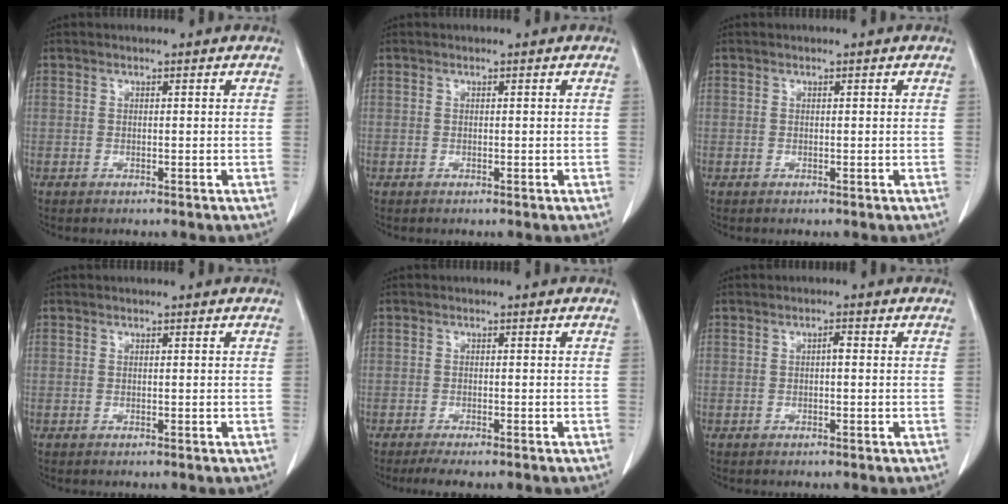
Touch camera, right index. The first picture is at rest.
{"total": 0.0}
{"total": 0.0}
{"total": 0.0}
{"total": 4.4, "force": [-3.6, 0.7, 2.5], "torque": [-0.034, -0.009, -0.052]}
{"total": 1.0, "force": [0.0, 0.3, 1.0], "torque": [-0.016, 0.003, -0.001]}